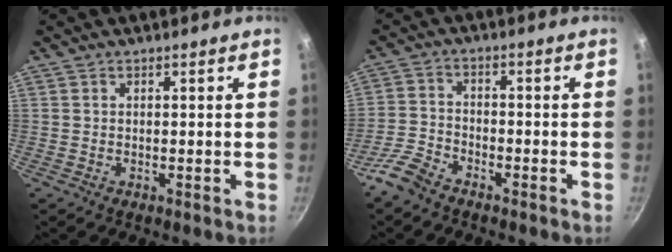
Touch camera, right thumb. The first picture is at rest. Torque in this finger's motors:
{"motor_torque": [1.43, -0.01, 0.37, -1.15, -0.02]}